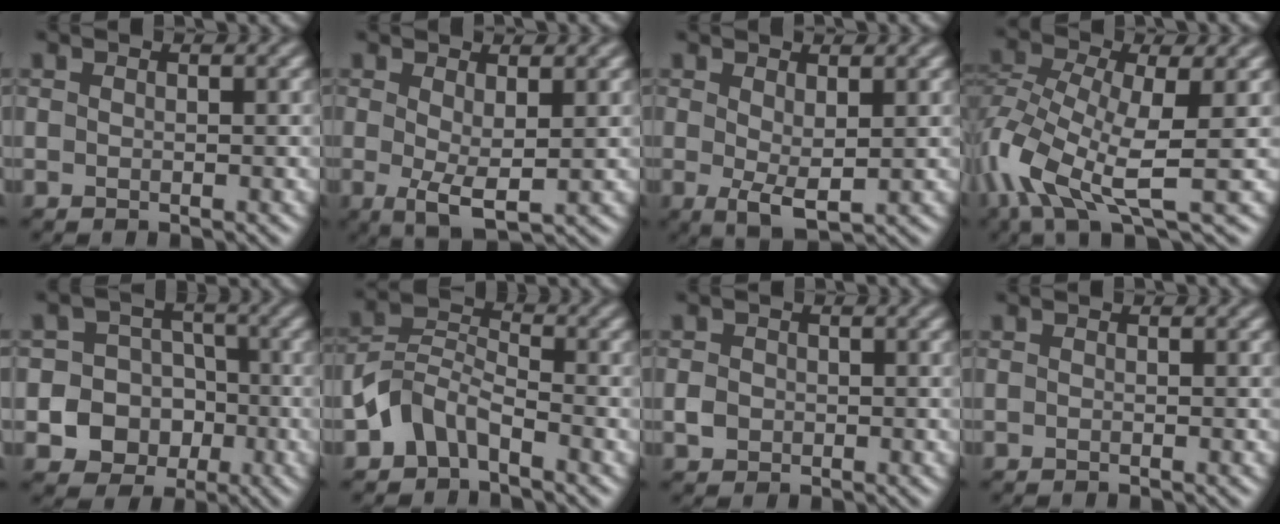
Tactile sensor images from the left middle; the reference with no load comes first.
{"total": 3.2, "force": [0.2, 0.8, 3.1], "torque": [-0.058, -0.009, 0.004]}
{"total": 2.7, "force": [0.3, 0.9, 2.5], "torque": [-0.046, -0.006, 0.008]}
{"total": 8.5, "force": [-2.6, 3.5, 7.3], "torque": [-0.160, -0.001, -0.063]}
{"total": 8.8, "force": [-2.8, 8.1, 2.3], "torque": [-0.035, -0.006, -0.069]}
{"total": 3.6, "force": [-2.3, 2.2, 1.8], "torque": [-0.036, 0.014, -0.056]}
{"total": 1.5, "force": [-0.3, 1.4, 0.6], "torque": [-0.007, -0.001, -0.011]}
{"total": 0.0}